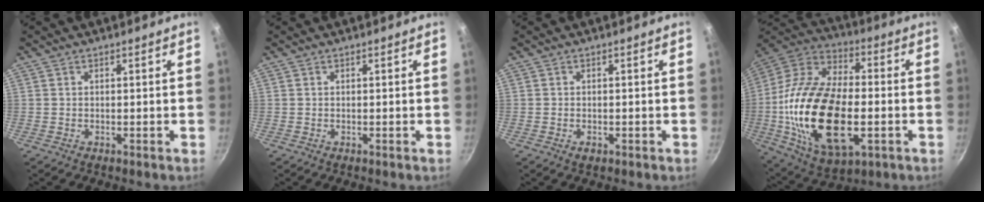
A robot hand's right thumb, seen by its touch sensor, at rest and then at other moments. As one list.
[{"total": 0.0}, {"total": 1.1, "force": [-0.5, 0.6, 0.7], "torque": [-0.012, 0.002, -0.008]}, {"total": 29.1, "force": [-4.5, 15.6, 24.1], "torque": [-0.472, 0.004, -0.066]}]